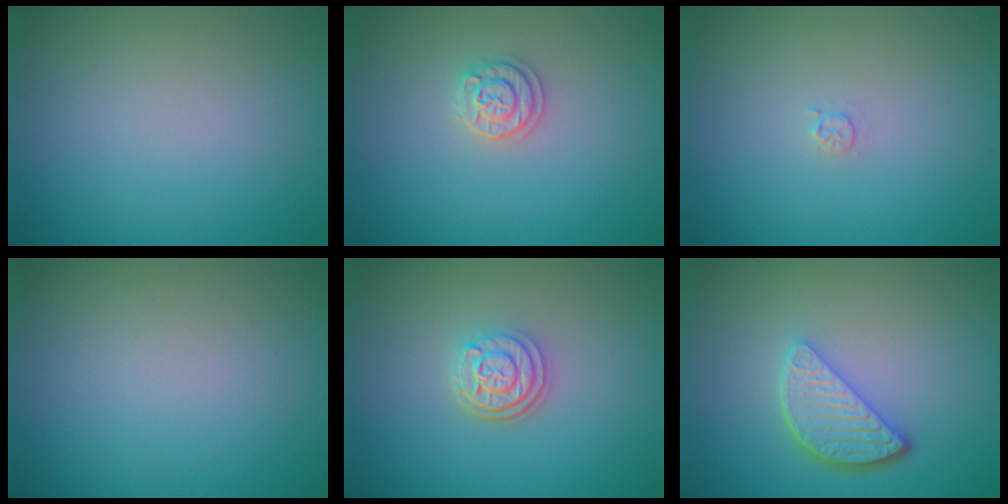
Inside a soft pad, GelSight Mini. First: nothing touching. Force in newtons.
{"total": 1.9, "press": 1.9, "slide": 0.2}
{"total": 0.7, "press": 0.7, "slide": 0.1}
{"total": 0.0}
{"total": 3.0, "press": 2.4, "slide": 1.8}
{"total": 3.8, "press": 3.1, "slide": 2.2}